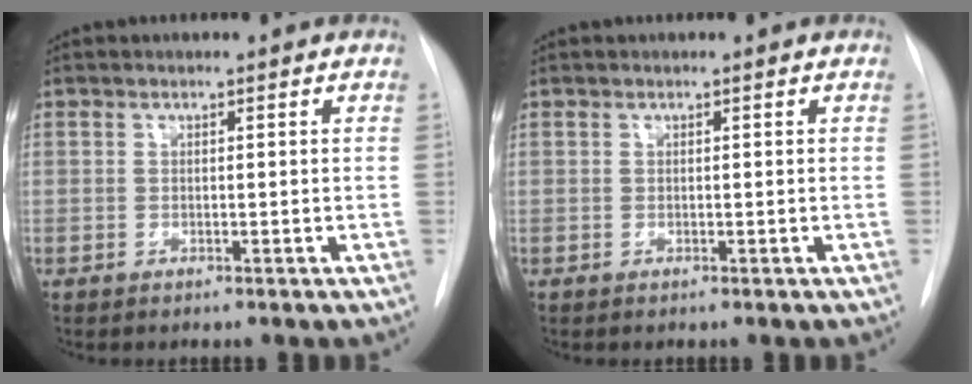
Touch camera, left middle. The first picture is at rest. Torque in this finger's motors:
{"motor_torque": [-0.14, 0.02, 0.02, 0.01]}